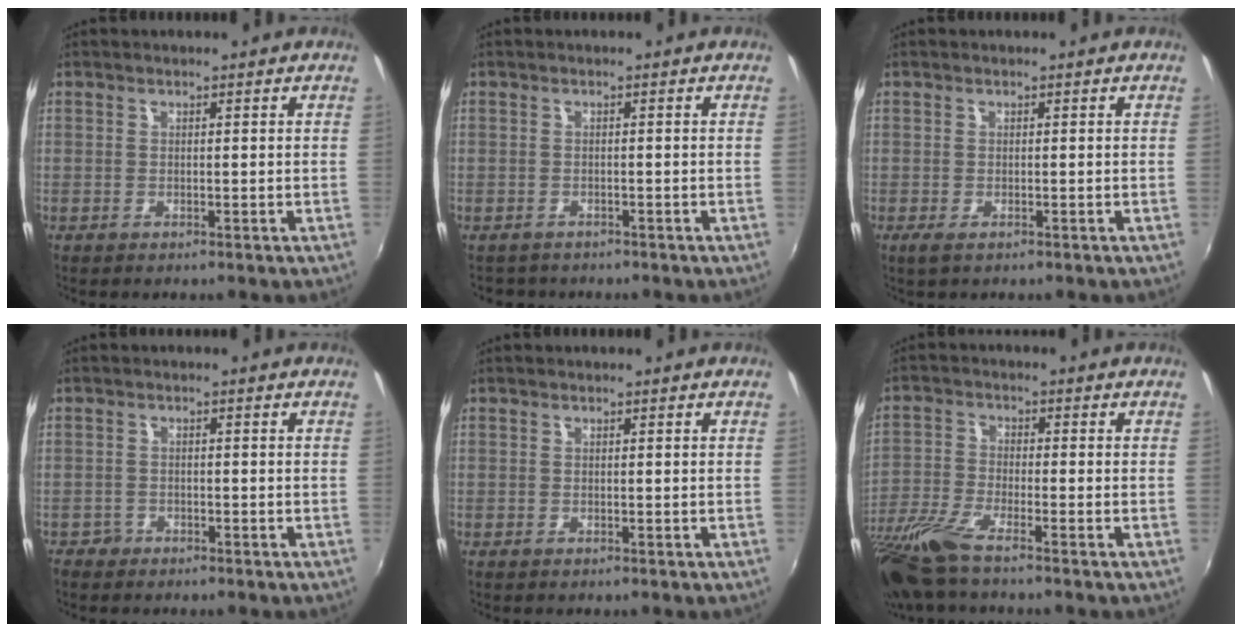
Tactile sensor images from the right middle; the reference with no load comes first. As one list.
[{"total": 2.0, "force": [-1.8, 1.0, 0.2], "torque": [-0.010, -0.004, -0.025]}, {"total": 1.6, "force": [-0.8, 0.5, 1.3], "torque": [-0.026, -0.005, -0.011]}, {"total": 2.1, "force": [-1.6, 1.2, 0.1], "torque": [-0.006, 0.000, -0.031]}, {"total": 0.0}, {"total": 10.4, "force": [-8.2, 0.9, 6.3], "torque": [-0.147, -0.033, -0.162]}]